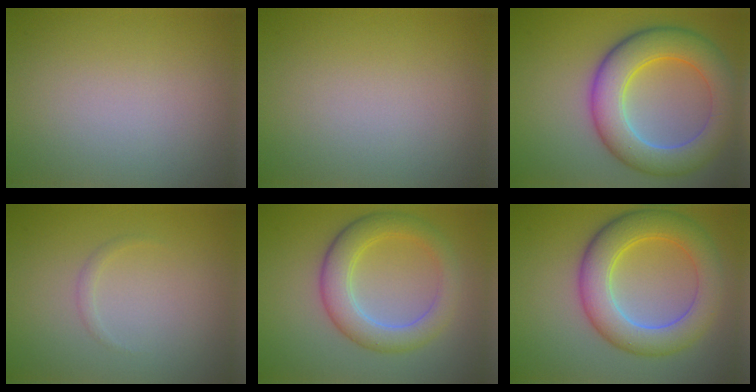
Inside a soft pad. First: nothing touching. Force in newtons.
{"total": 0.0}
{"total": 8.1, "press": 8.1, "slide": 0.1}
{"total": 0.6, "press": 0.6, "slide": 0.1}
{"total": 4.8, "press": 4.8, "slide": 0.1}
{"total": 7.0, "press": 7.0, "slide": 0.0}